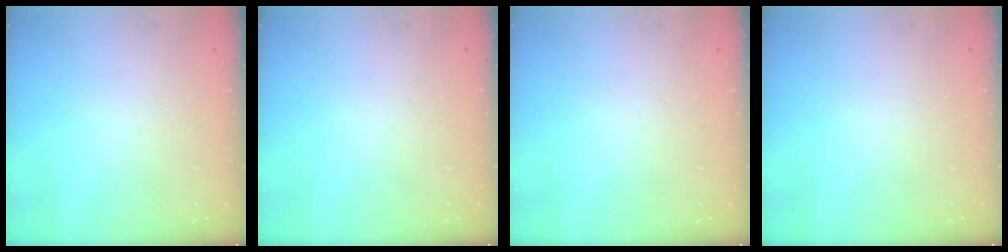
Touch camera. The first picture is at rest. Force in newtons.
{"total": 0.0}
{"total": 0.0}
{"total": 0.0}